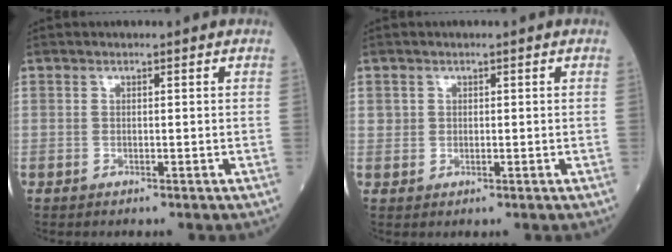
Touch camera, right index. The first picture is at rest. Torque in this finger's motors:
{"motor_torque": [0.39, 0.26, 0.03, 0.02]}